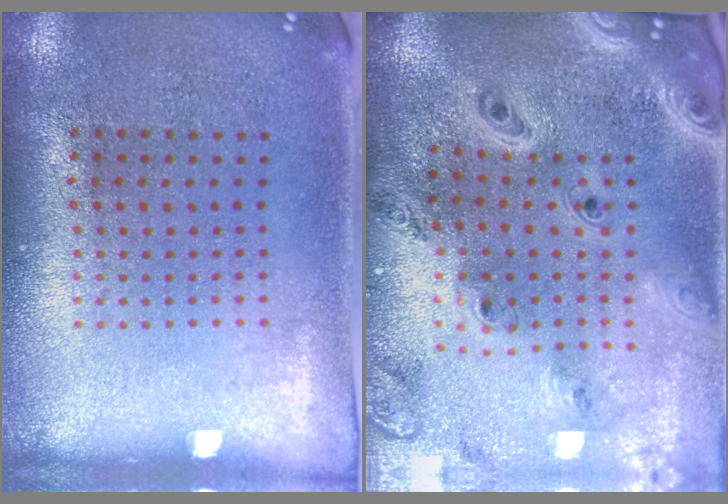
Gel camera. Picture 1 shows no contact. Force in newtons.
{"total": 2.9, "press": 2.5, "slide": 1.6}